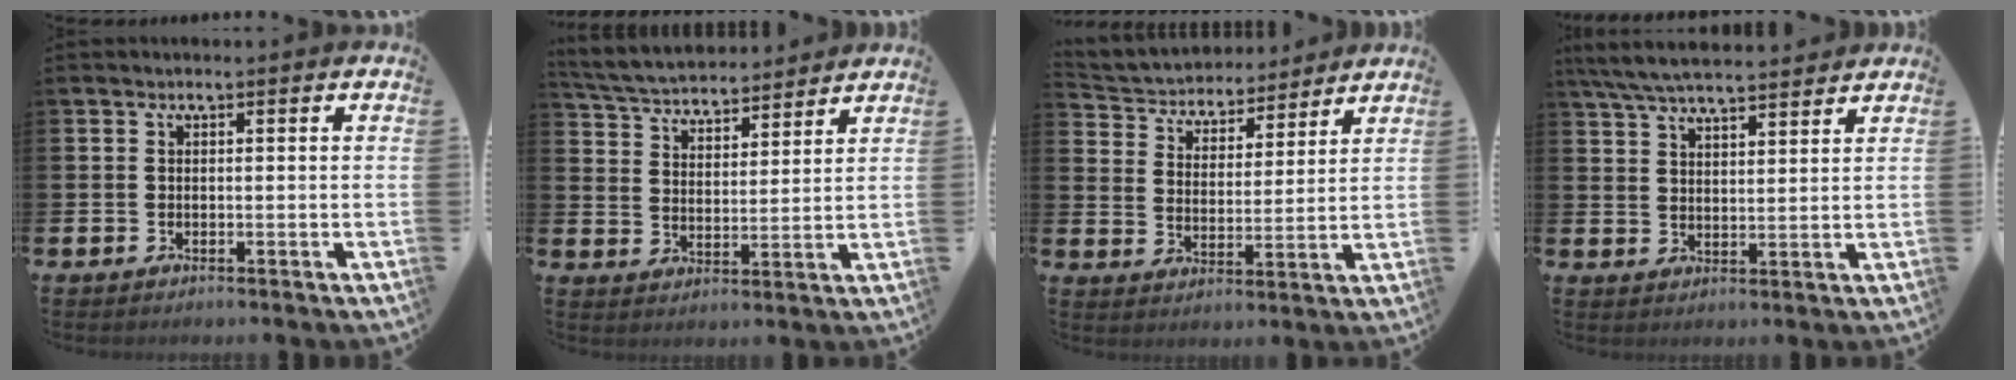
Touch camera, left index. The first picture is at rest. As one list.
[{"total": 5.0, "force": [4.9, 0.9, 0.3], "torque": [-0.035, -0.035, 0.086]}, {"total": 4.5, "force": [4.1, 1.8, -0.2], "torque": [-0.029, -0.036, 0.067]}, {"total": 6.3, "force": [6.1, 0.6, 1.8], "torque": [-0.058, -0.026, 0.111]}]